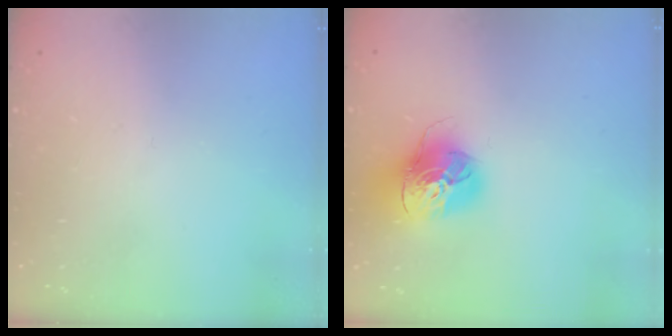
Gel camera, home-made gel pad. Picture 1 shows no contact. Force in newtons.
{"total": 16.6, "press": 16.6, "slide": 1.6}